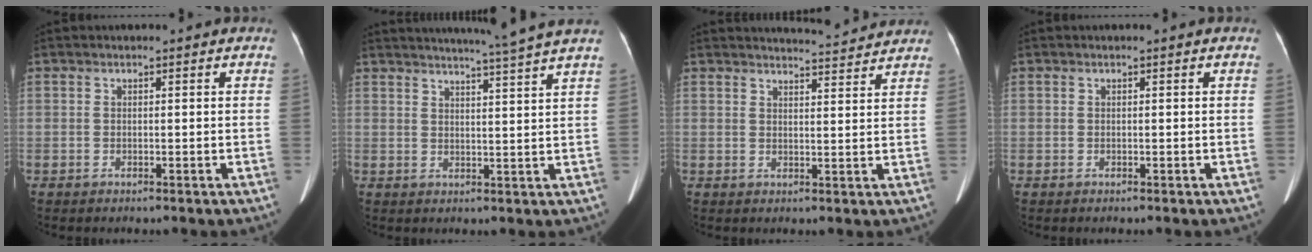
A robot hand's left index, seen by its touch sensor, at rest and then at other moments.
{"total": 9.8, "force": [8.7, -2.2, 4.0], "torque": [-0.061, -0.016, 0.107]}
{"total": 6.4, "force": [6.4, -0.1, 0.6], "torque": [-0.018, 0.005, 0.077]}
{"total": 0.0}